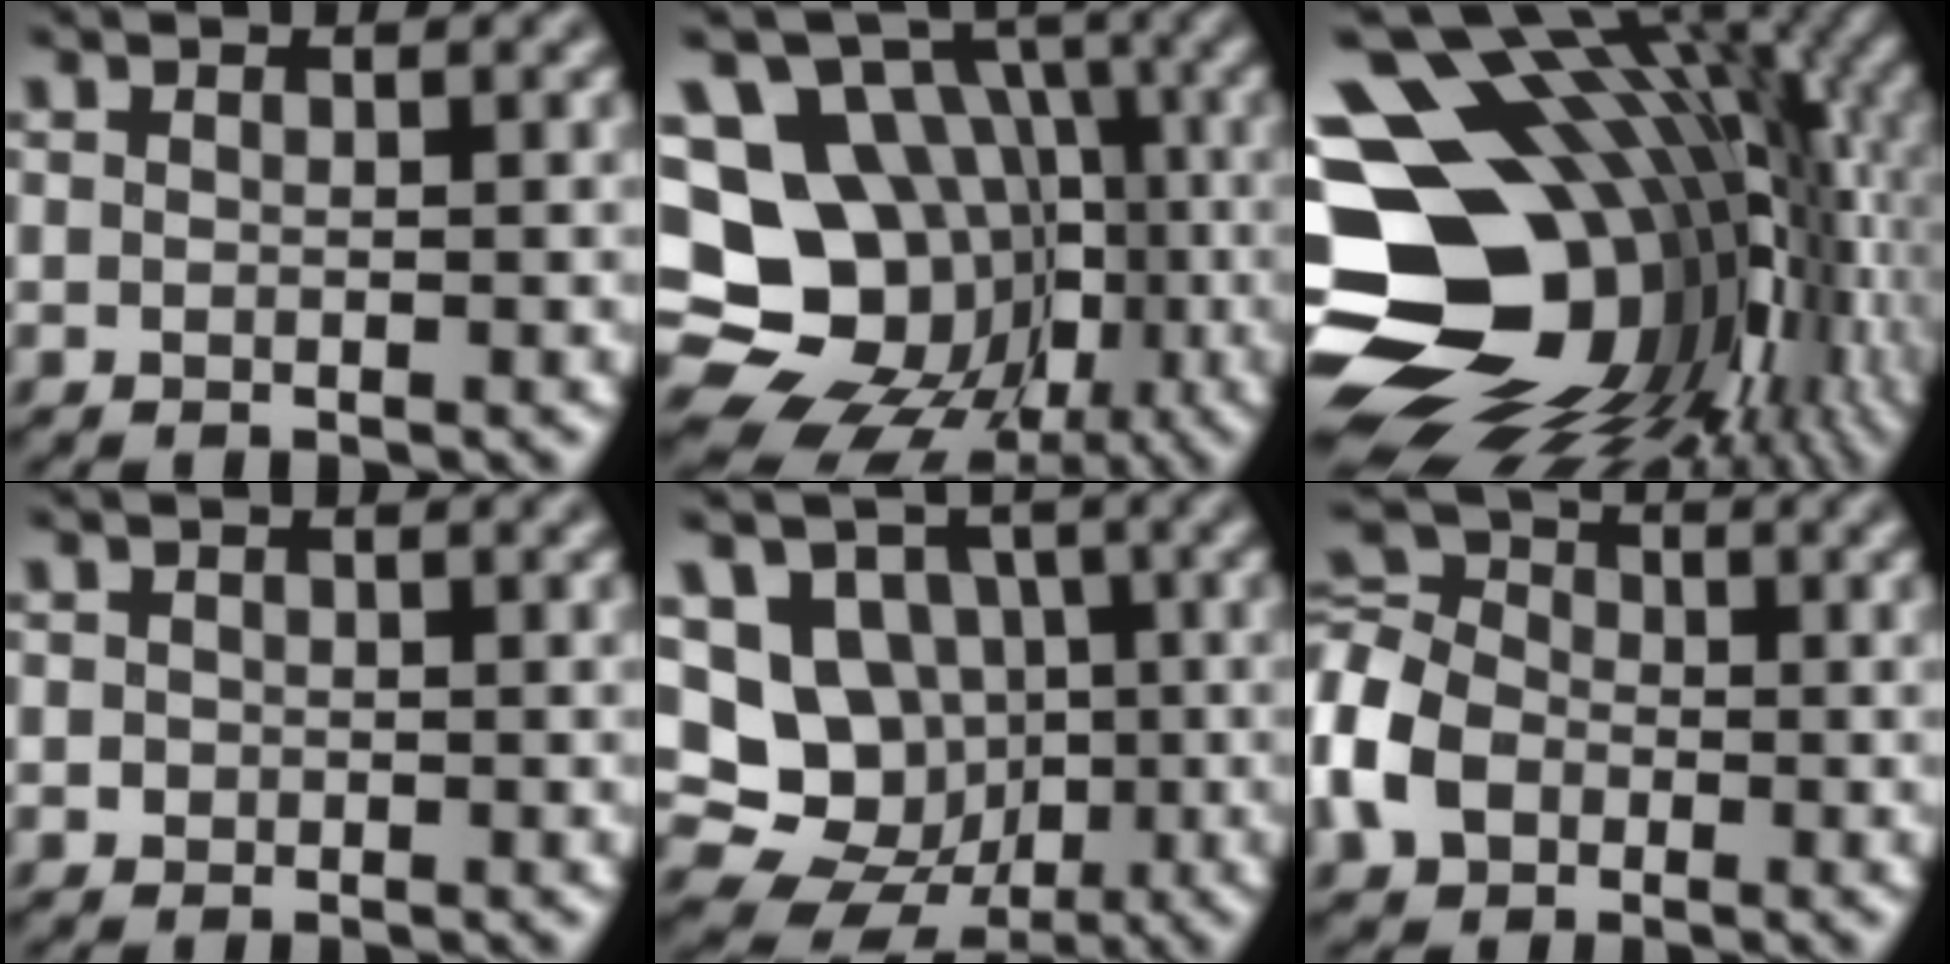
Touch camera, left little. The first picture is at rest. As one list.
[{"total": 19.2, "force": [-2.9, 16.6, 9.1], "torque": [-0.178, 0.020, -0.055]}, {"total": 20.1, "force": [-2.7, 14.3, 13.8], "torque": [-0.238, -0.009, -0.026]}, {"total": 0.7, "force": [-0.2, 0.7, 0.2], "torque": [0.001, -0.002, -0.006]}, {"total": 12.1, "force": [-0.6, 11.1, 4.9], "torque": [-0.114, 0.025, -0.027]}, {"total": 7.5, "force": [-2.5, 5.7, 4.1], "torque": [-0.101, 0.008, -0.076]}]